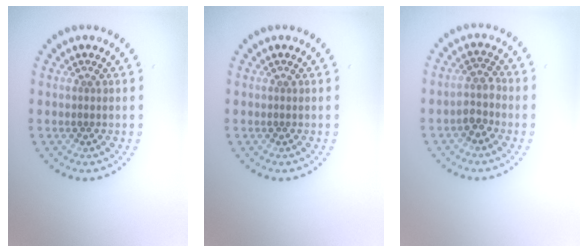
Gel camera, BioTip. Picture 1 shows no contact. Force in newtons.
{"total": 0.0}
{"total": 2.1, "press": 1.8, "slide": 0.9}